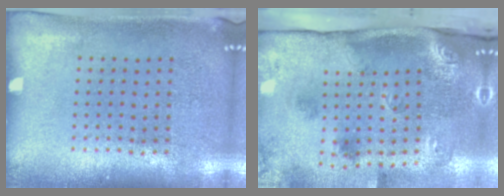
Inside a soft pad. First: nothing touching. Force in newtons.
{"total": 3.5, "press": 2.2, "slide": 2.7}